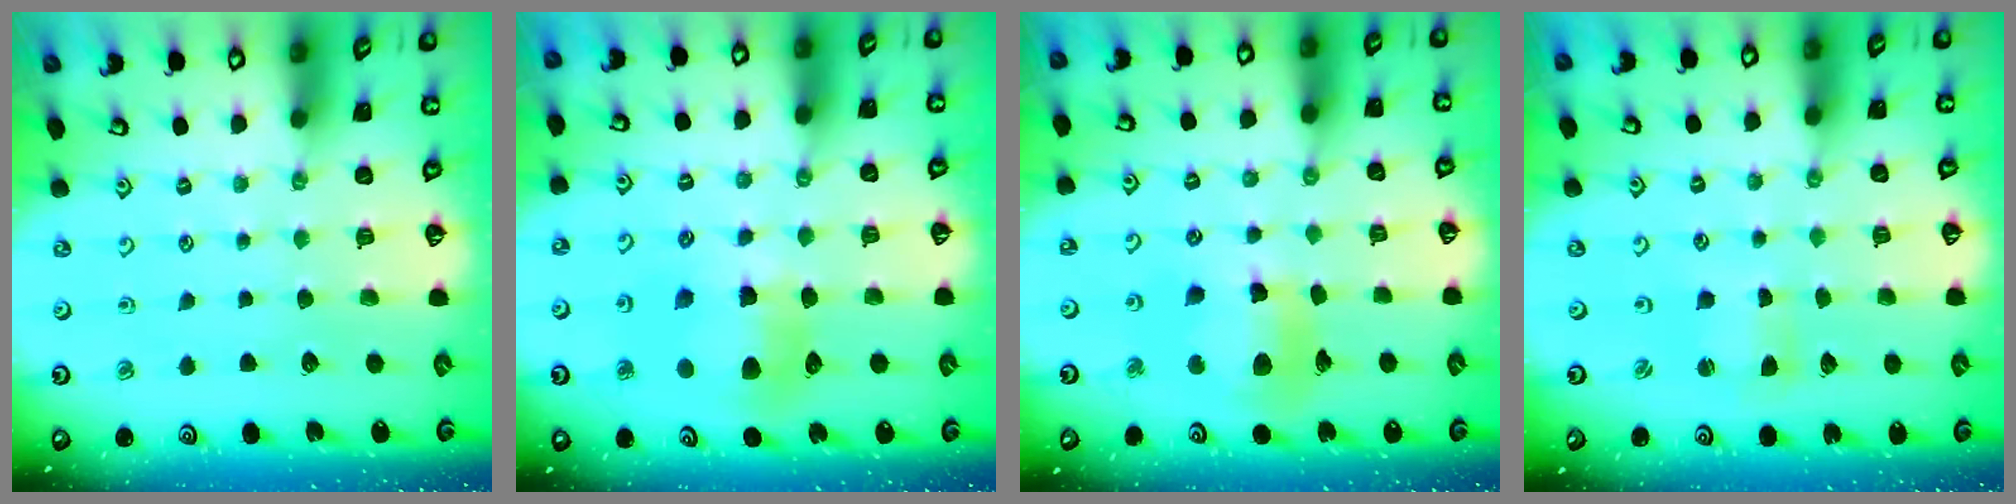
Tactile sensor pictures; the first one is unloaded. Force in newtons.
{"total": 10.2, "press": 10.2, "slide": 1.1}
{"total": 13.1, "press": 13.0, "slide": 1.5}
{"total": 2.2, "press": 2.2, "slide": 0.3}